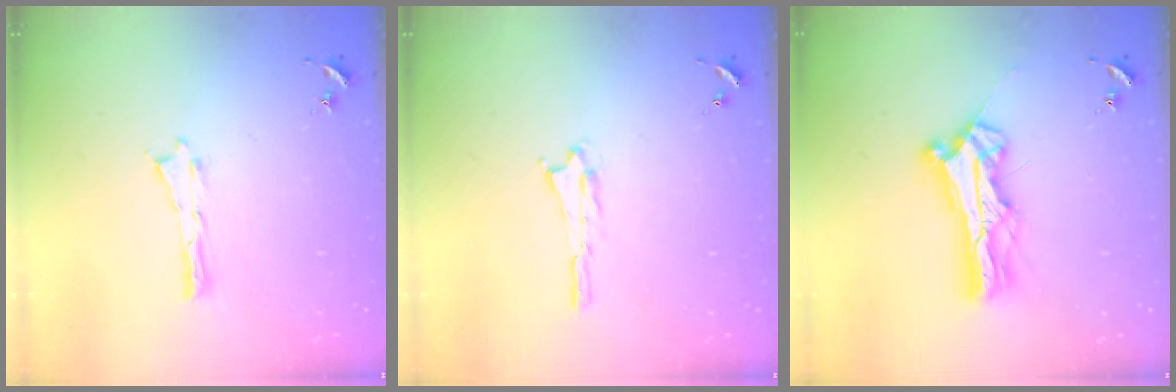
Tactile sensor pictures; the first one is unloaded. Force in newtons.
{"total": 1.1, "press": 1.1, "slide": 0.2}
{"total": 9.8, "press": 9.8, "slide": 0.8}